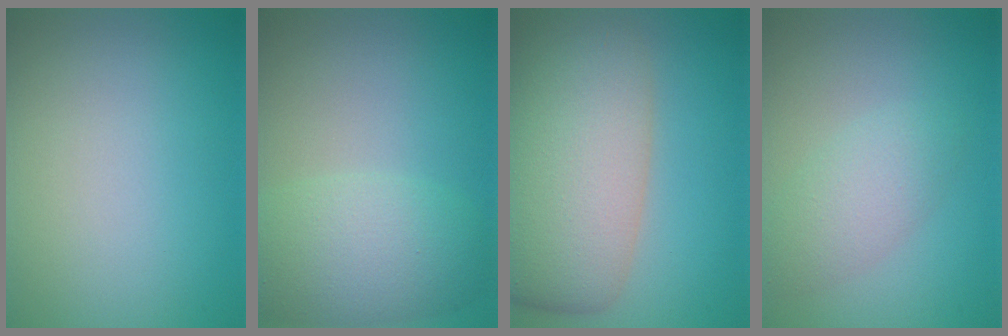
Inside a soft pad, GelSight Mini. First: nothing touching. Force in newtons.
{"total": 4.4, "press": 4.4, "slide": 0.3}
{"total": 10.6, "press": 10.6, "slide": 0.8}
{"total": 2.7, "press": 2.7, "slide": 0.1}